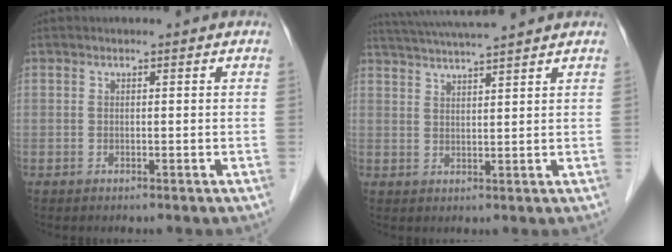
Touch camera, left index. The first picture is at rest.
{"total": 9.8, "force": [8.9, -0.5, 4.1], "torque": [-0.075, 0.029, 0.137]}